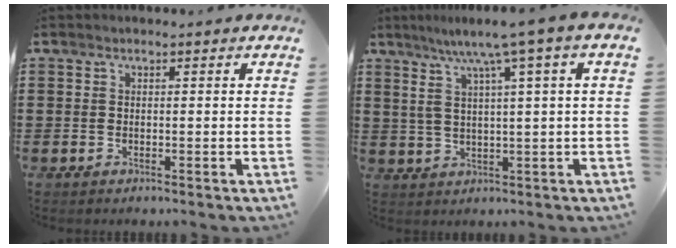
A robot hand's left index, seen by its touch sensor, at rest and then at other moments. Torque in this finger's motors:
{"motor_torque": [2.13, 0.00, 0.91, 0.21]}